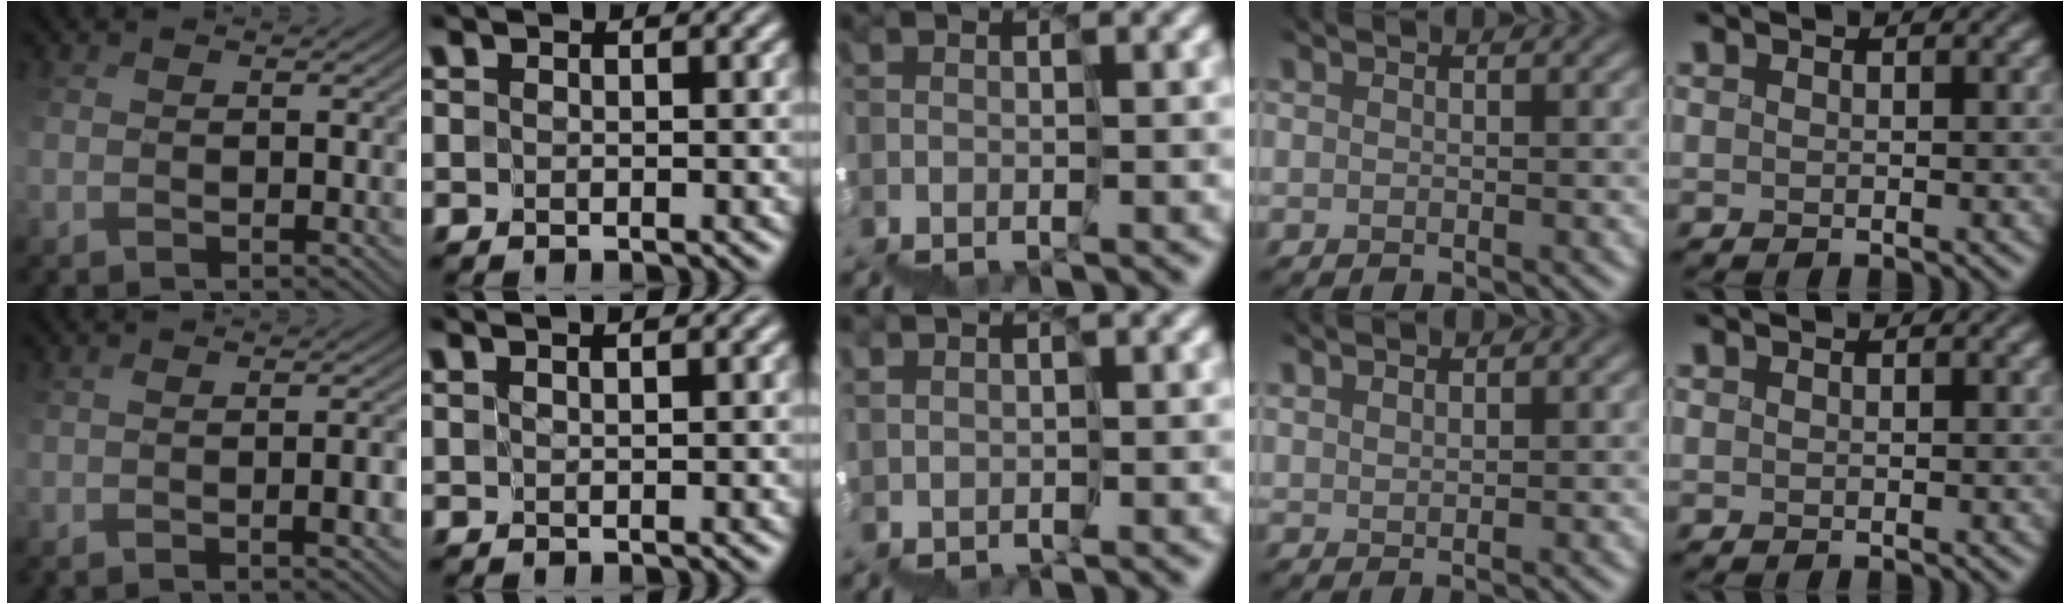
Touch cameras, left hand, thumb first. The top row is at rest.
{"thumb": {"total": 2.8, "force": [-1.4, 0.1, 2.4], "torque": [-0.028, 0.002, -0.014]}, "index": {"total": 2.5, "force": [1.9, 0.8, 1.4], "torque": [-0.015, 0.017, 0.005]}, "middle": {"total": 1.8, "force": [0.9, 1.0, 1.2], "torque": [-0.011, -0.001, 0.020]}, "ring": {"total": 1.3, "force": [1.2, -0.2, 0.3], "torque": [-0.010, 0.006, 0.030]}}